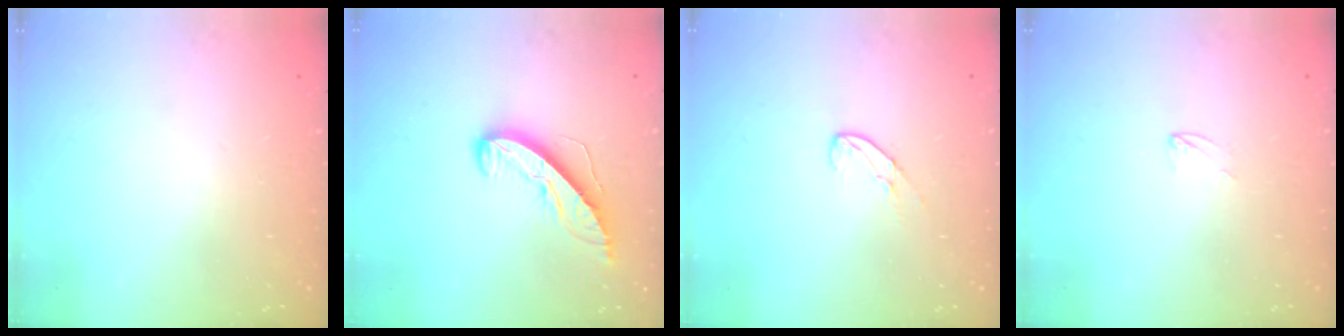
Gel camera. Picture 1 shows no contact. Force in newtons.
{"total": 8.4, "press": 8.4, "slide": 0.2}
{"total": 5.3, "press": 5.3, "slide": 0.5}
{"total": 1.7, "press": 1.6, "slide": 0.1}